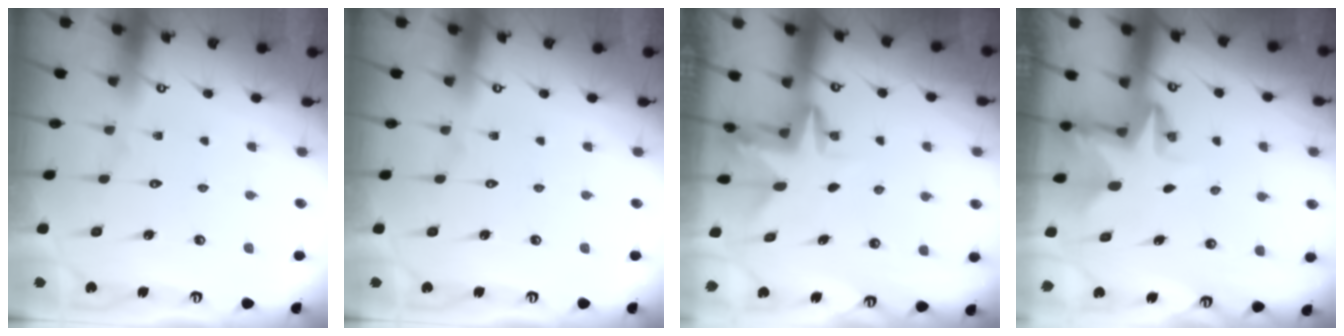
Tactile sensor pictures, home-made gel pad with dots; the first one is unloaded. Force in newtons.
{"total": 0.0}
{"total": 3.2, "press": 3.2, "slide": 0.3}
{"total": 2.9, "press": 2.9, "slide": 0.2}